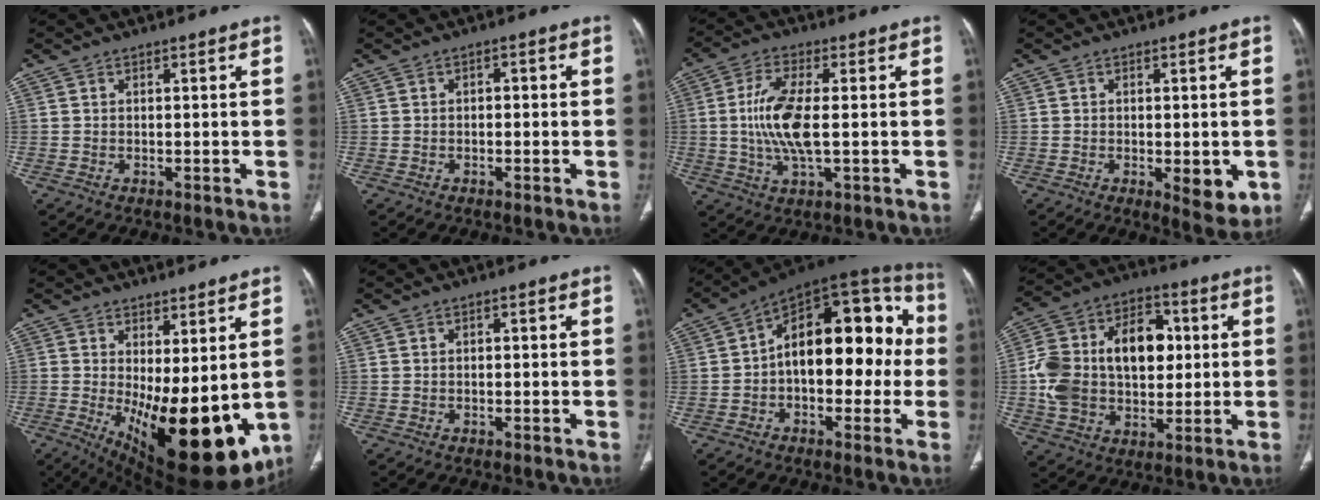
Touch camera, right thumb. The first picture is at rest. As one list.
[{"total": 1.2, "force": [-0.1, 0.8, 0.9], "torque": [-0.005, 0.001, -0.009]}, {"total": 10.2, "force": [-0.1, 3.5, 9.6], "torque": [-0.212, -0.006, -0.004]}, {"total": 6.3, "force": [-1.5, 2.7, 5.5], "torque": [-0.059, -0.012, -0.012]}, {"total": 20.6, "force": [-2.4, 8.4, 18.6], "torque": [-0.242, -0.039, -0.004]}, {"total": 0.6, "force": [-0.1, 0.3, 0.5], "torque": [-0.003, -0.002, -0.005]}, {"total": 20.6, "force": [-0.1, 11.4, 17.2], "torque": [-0.208, 0.050, -0.017]}, {"total": 21.6, "force": [1.8, 14.4, 15.9], "torque": [-0.273, 0.026, 0.035]}]